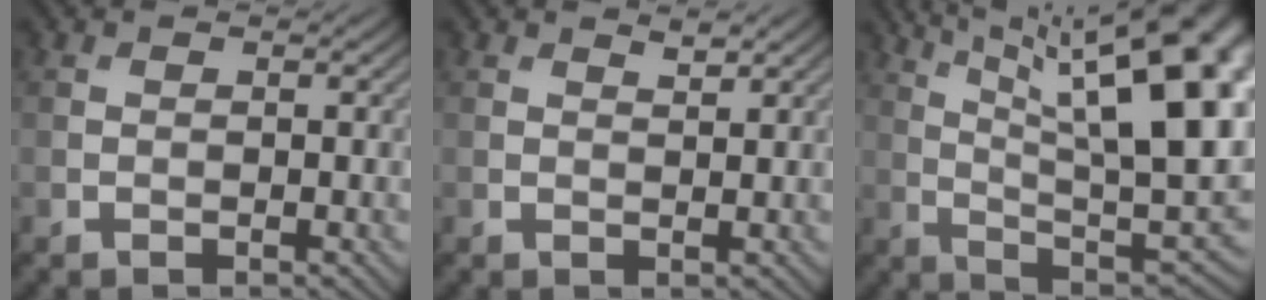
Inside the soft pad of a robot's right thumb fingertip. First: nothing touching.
{"total": 1.2, "force": [1.0, 0.2, 0.6], "torque": [-0.015, -0.002, 0.019]}
{"total": 21.1, "force": [7.8, 7.3, 18.2], "torque": [-0.262, 0.042, 0.123]}